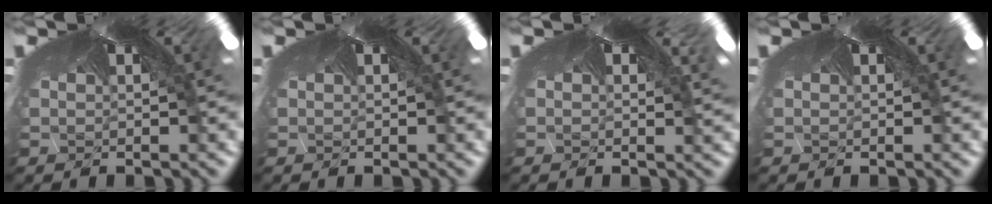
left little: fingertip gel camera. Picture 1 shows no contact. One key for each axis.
{"total": 0.0}
{"total": 1.1, "fx": 1.1, "fy": 0.2, "fz": -0.2, "tx": -0.006, "ty": 0.009, "tz": 0.008}
{"total": 0.0}